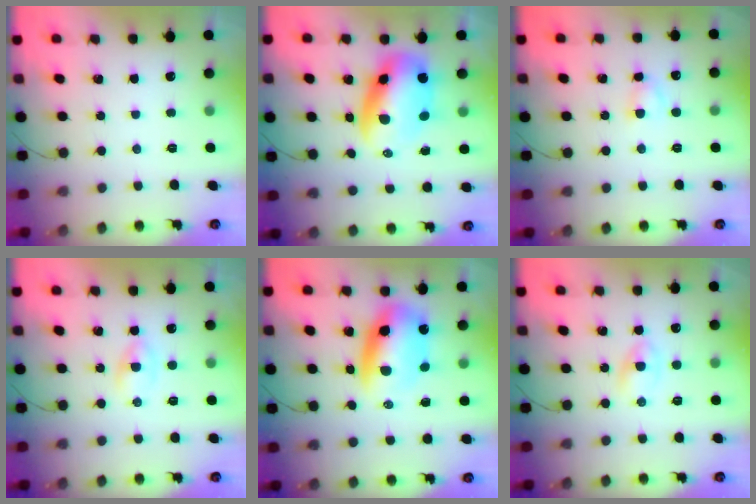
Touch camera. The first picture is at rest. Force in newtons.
{"total": 11.1, "press": 10.8, "slide": 2.7}
{"total": 3.0, "press": 2.7, "slide": 1.2}
{"total": 1.9, "press": 1.6, "slide": 1.0}
{"total": 10.4, "press": 10.1, "slide": 2.5}
{"total": 1.9, "press": 1.7, "slide": 0.8}